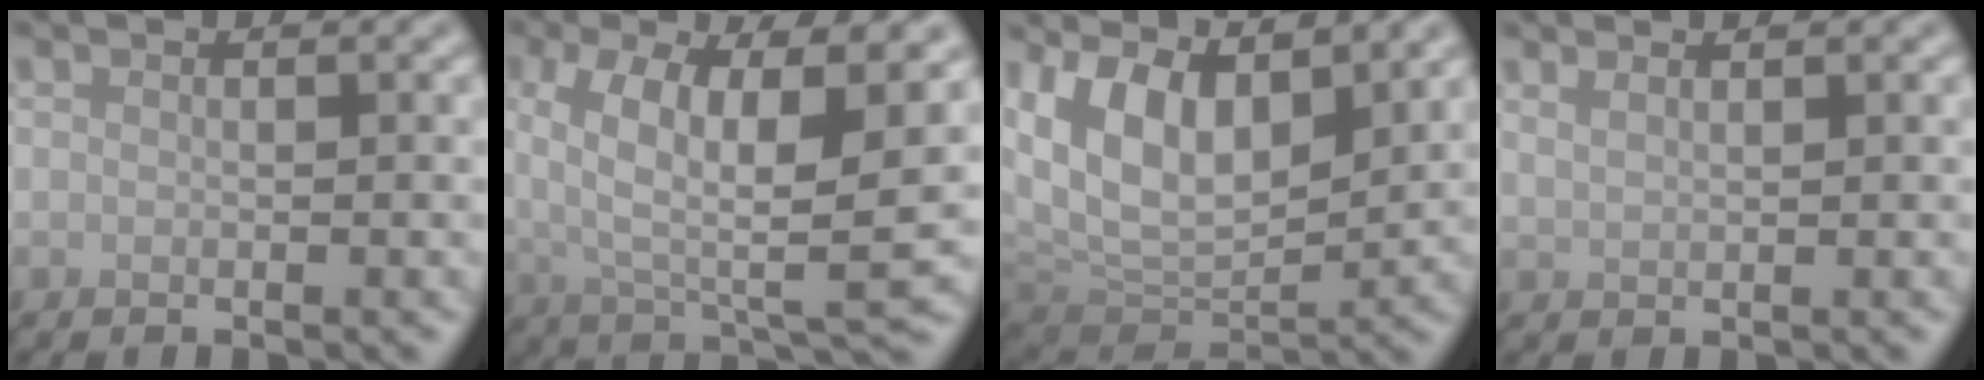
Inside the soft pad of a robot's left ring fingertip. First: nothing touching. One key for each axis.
{"total": 10.3, "fx": 2.2, "fy": 3.4, "fz": 9.5, "tx": -0.168, "ty": -0.007, "tz": 0.034}
{"total": 9.1, "fx": 3.9, "fy": 4.7, "fz": 6.8, "tx": -0.122, "ty": -0.006, "tz": 0.067}
{"total": 1.4, "fx": 1.2, "fy": 0.5, "fz": 0.7, "tx": -0.009, "ty": 0.002, "tz": 0.016}